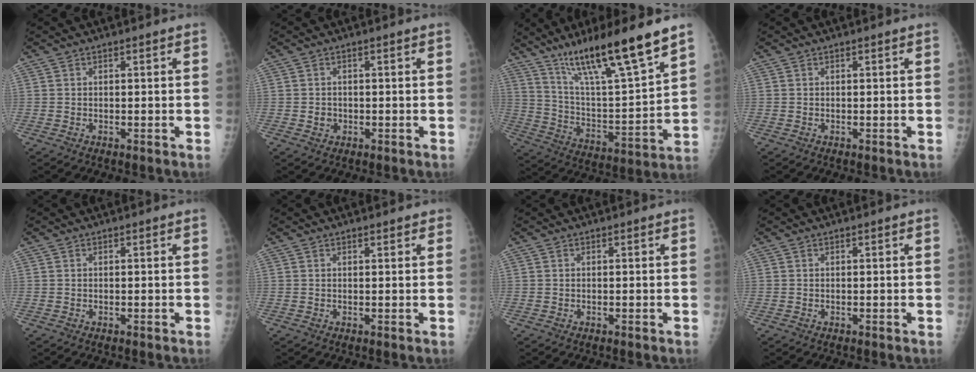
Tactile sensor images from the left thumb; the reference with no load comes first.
{"total": 1.7, "force": [-0.4, 1.5, 0.6], "torque": [-0.003, 0.004, -0.004]}
{"total": 20.9, "force": [14.6, 2.2, 14.8], "torque": [-0.234, -0.065, 0.259]}
{"total": 0.0}
{"total": 0.0}
{"total": 1.3, "force": [1.0, 0.6, 0.7], "torque": [-0.004, -0.002, 0.009]}
{"total": 0.0}
{"total": 0.0}